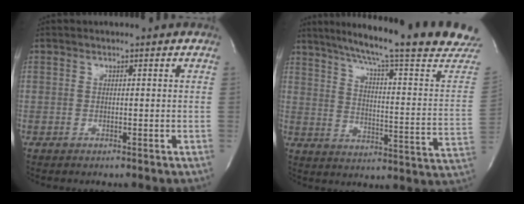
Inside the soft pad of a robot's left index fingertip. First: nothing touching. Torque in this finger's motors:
{"motor_torque": [-0.42, -0.46, 0.29, 0.08]}